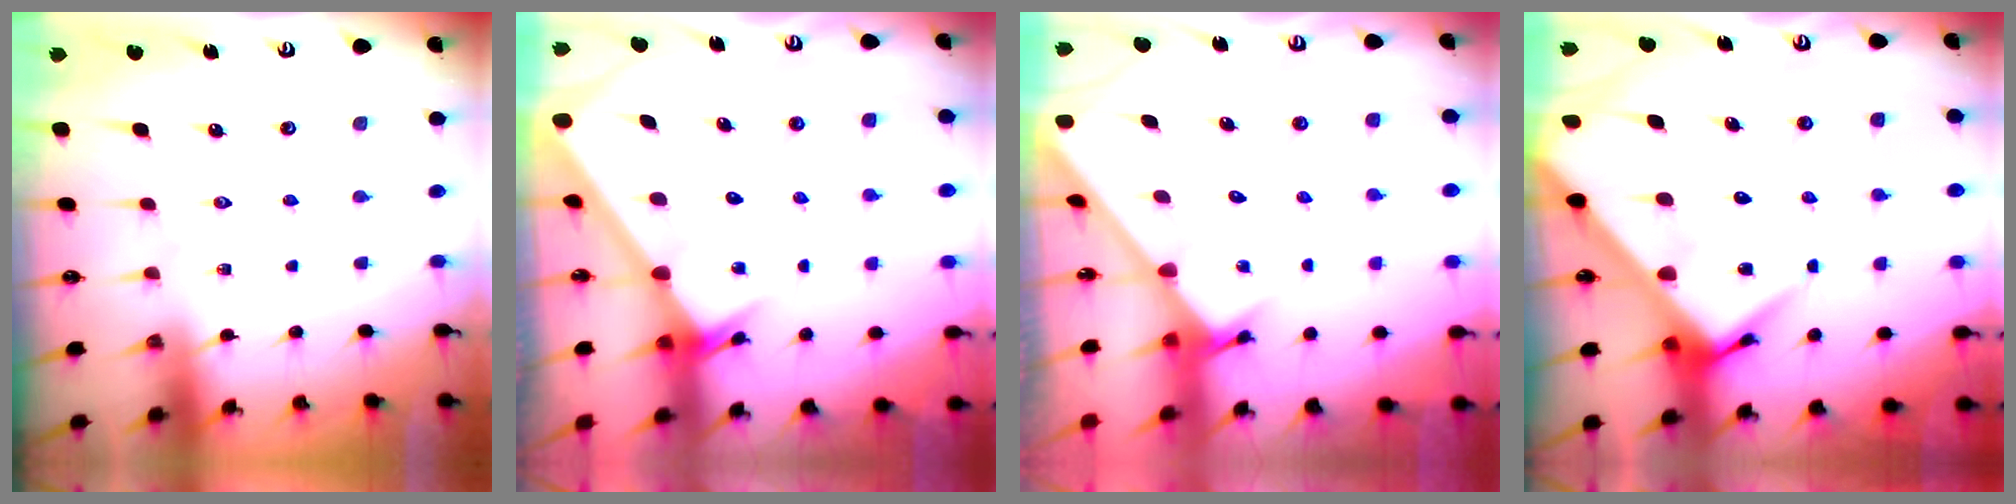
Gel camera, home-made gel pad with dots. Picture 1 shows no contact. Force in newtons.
{"total": 2.6, "press": 2.6, "slide": 0.2}
{"total": 1.5, "press": 1.5, "slide": 0.1}
{"total": 10.1, "press": 10.1, "slide": 0.9}